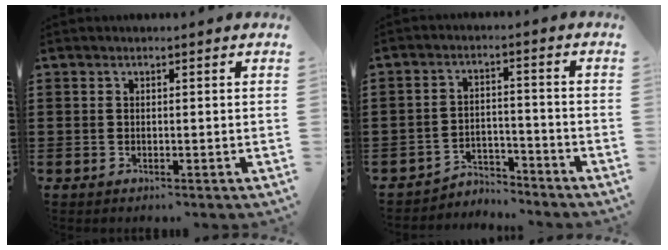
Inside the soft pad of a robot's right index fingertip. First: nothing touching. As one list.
[{"total": 4.0, "force": [-3.9, 0.9, 0.2], "torque": [-0.009, 0.007, -0.082]}]